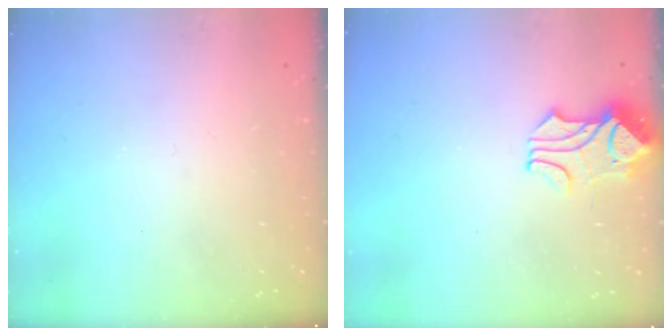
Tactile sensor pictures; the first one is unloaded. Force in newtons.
{"total": 1.6, "press": 1.3, "slide": 1.0}